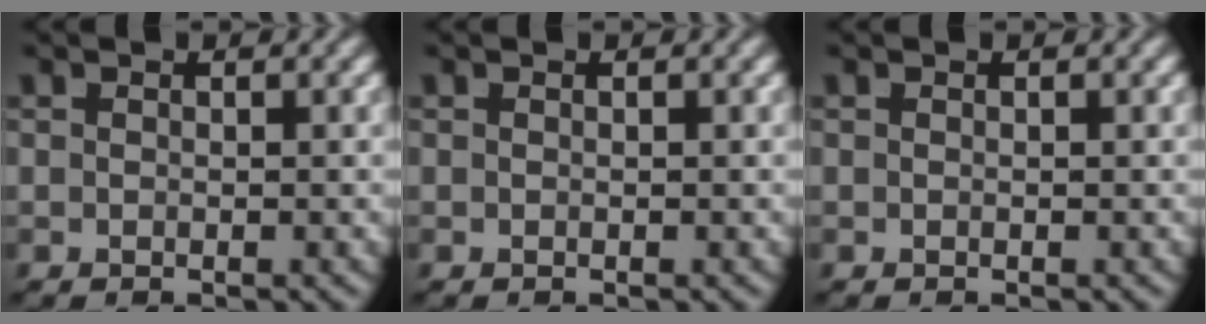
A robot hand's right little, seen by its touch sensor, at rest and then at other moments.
{"total": 0.0}
{"total": 0.0}